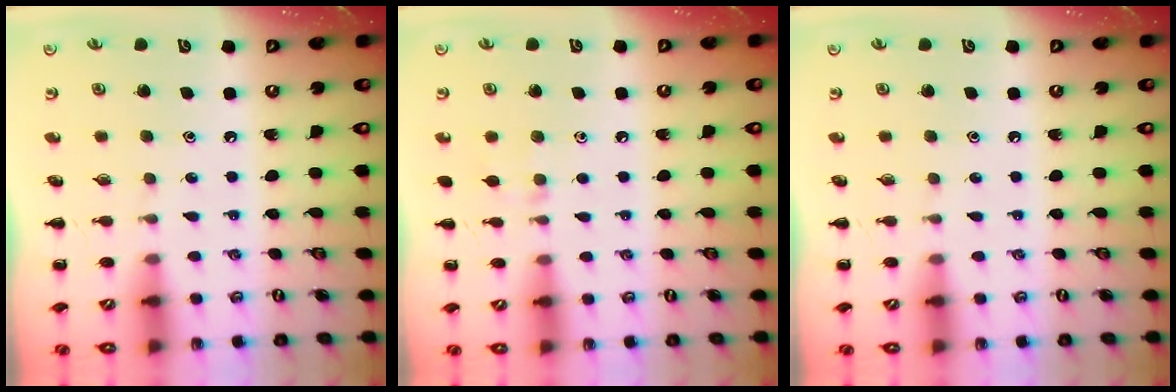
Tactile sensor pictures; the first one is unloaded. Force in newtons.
{"total": 5.4, "press": 5.1, "slide": 1.8}
{"total": 0.0}